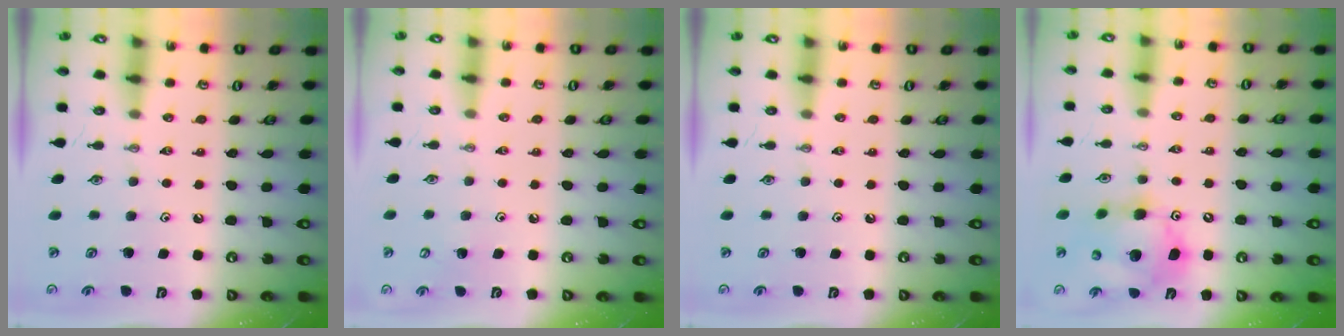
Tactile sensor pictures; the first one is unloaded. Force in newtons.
{"total": 3.3, "press": 3.3, "slide": 0.2}
{"total": 0.0}
{"total": 13.6, "press": 13.4, "slide": 2.3}